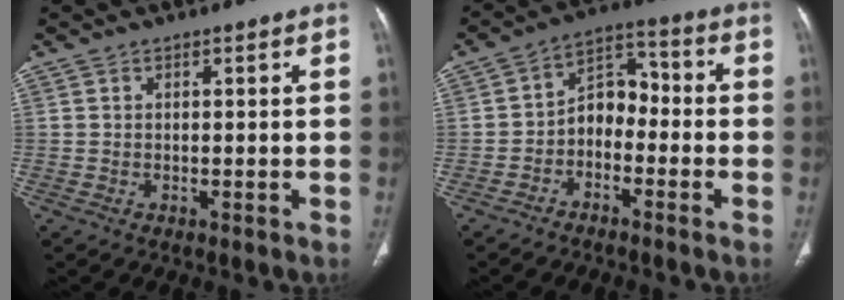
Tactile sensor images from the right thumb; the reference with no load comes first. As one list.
[{"total": 7.6, "force": [-2.6, 5.4, 4.6], "torque": [-0.051, 0.046, -0.059]}]